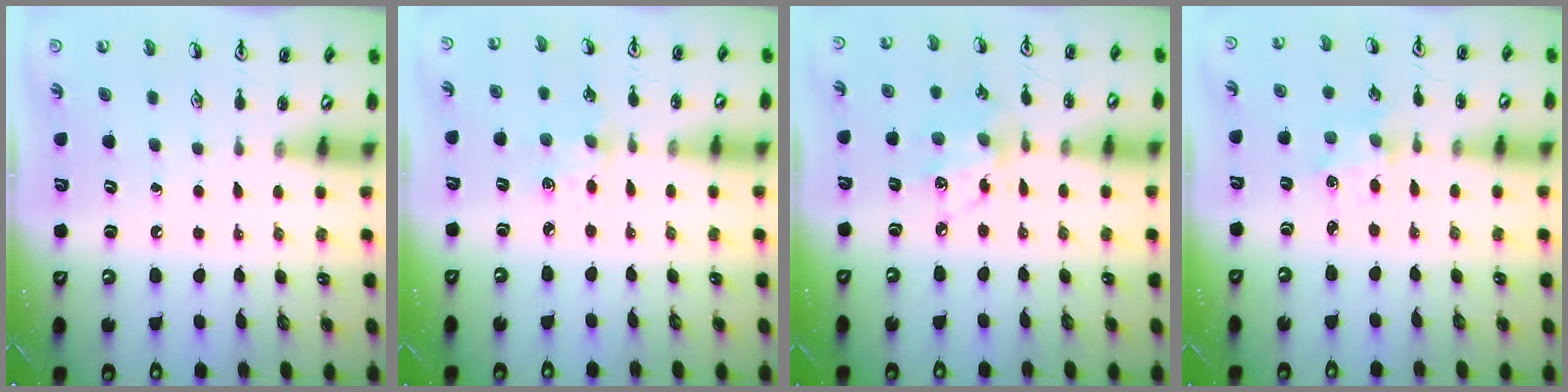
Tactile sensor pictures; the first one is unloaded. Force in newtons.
{"total": 4.1, "press": 4.1, "slide": 0.6}
{"total": 7.7, "press": 7.7, "slide": 0.6}
{"total": 1.2, "press": 1.1, "slide": 0.2}